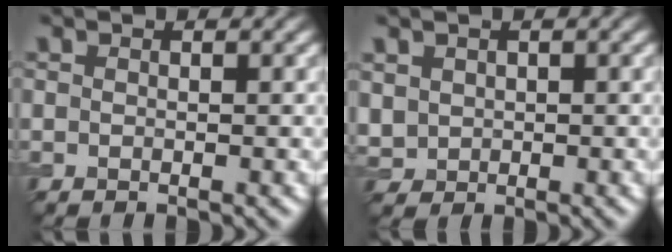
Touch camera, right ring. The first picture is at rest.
{"total": 2.0, "force": [0.7, 1.8, 0.5], "torque": [-0.016, -0.003, 0.019]}